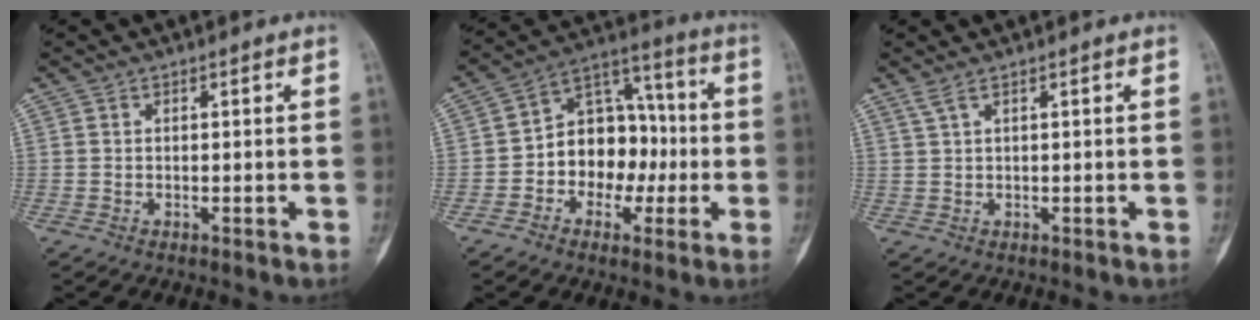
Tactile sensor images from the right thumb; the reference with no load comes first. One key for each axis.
{"total": 13.2, "fx": -2.2, "fy": 10.0, "fz": 8.4, "tx": -0.081, "ty": 0.051, "tz": -0.044}
{"total": 1.5, "fx": 1.0, "fy": 0.0, "fz": 1.1, "tx": -0.032, "ty": 0.007, "tz": 0.027}